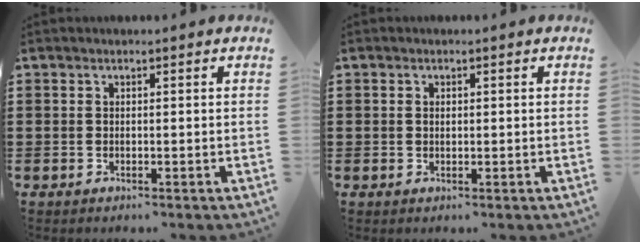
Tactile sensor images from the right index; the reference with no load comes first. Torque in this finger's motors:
{"motor_torque": [-0.37, 1.73, -0.17, -0.06]}